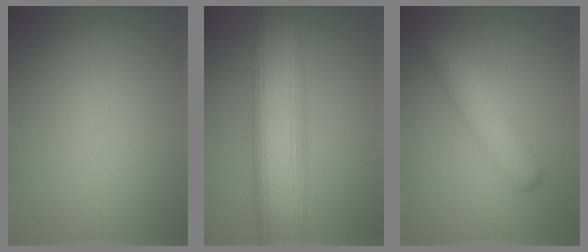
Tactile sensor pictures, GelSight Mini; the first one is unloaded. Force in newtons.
{"total": 10.1, "press": 10.1, "slide": 0.1}
{"total": 3.2, "press": 3.2, "slide": 0.1}